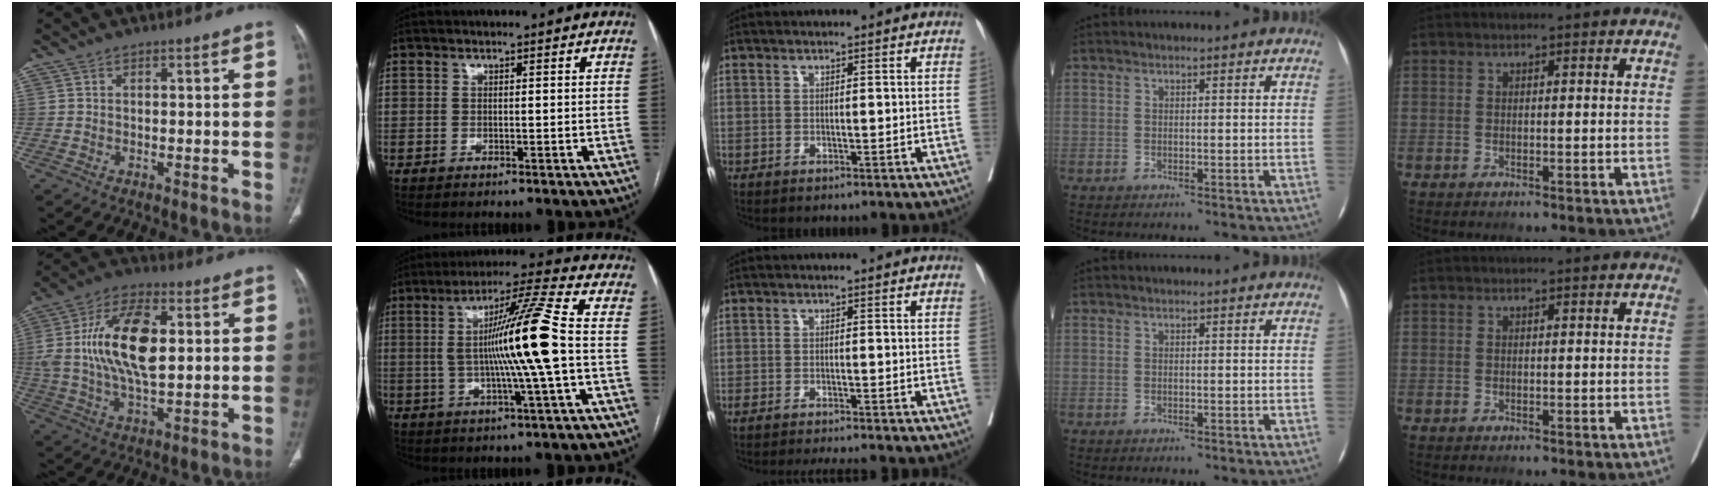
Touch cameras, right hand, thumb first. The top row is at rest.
{"thumb": {"total": 17.8, "force": [2.5, 8.8, 15.3], "torque": [-0.292, 0.007, 0.043]}, "index": {"total": 13.9, "force": [-0.4, -1.5, 13.8], "torque": [-0.242, 0.002, -0.013]}, "middle": {"total": 7.2, "force": [-6.6, 0.3, 3.0], "torque": [-0.030, -0.009, -0.093]}}